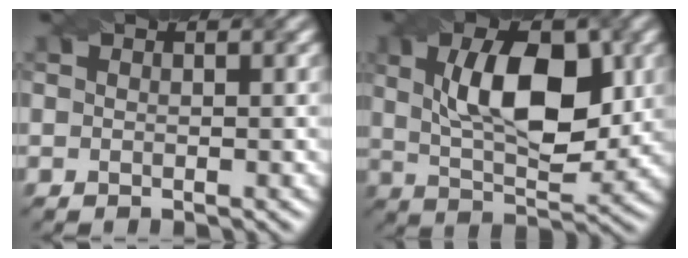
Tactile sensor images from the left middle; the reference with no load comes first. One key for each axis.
{"total": 9.5, "fx": 1.4, "fy": 4.4, "fz": 8.4, "tx": -0.131, "ty": 0.015, "tz": 0.028}